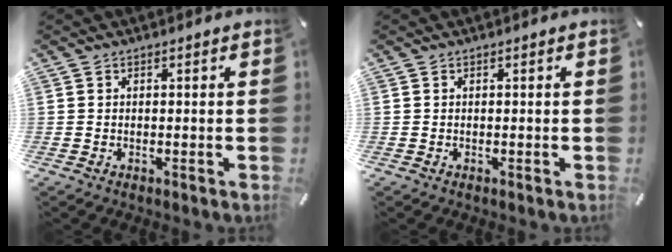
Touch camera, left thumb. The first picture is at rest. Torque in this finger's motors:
{"motor_torque": [0.02, -0.02, 0.00, 0.05, 0.00]}